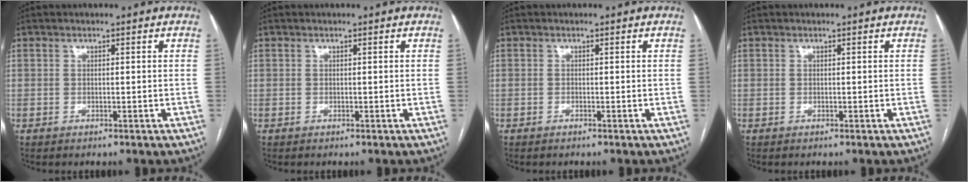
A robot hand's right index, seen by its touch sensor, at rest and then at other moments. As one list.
[{"total": 0.0}, {"total": 0.0}, {"total": 0.0}]